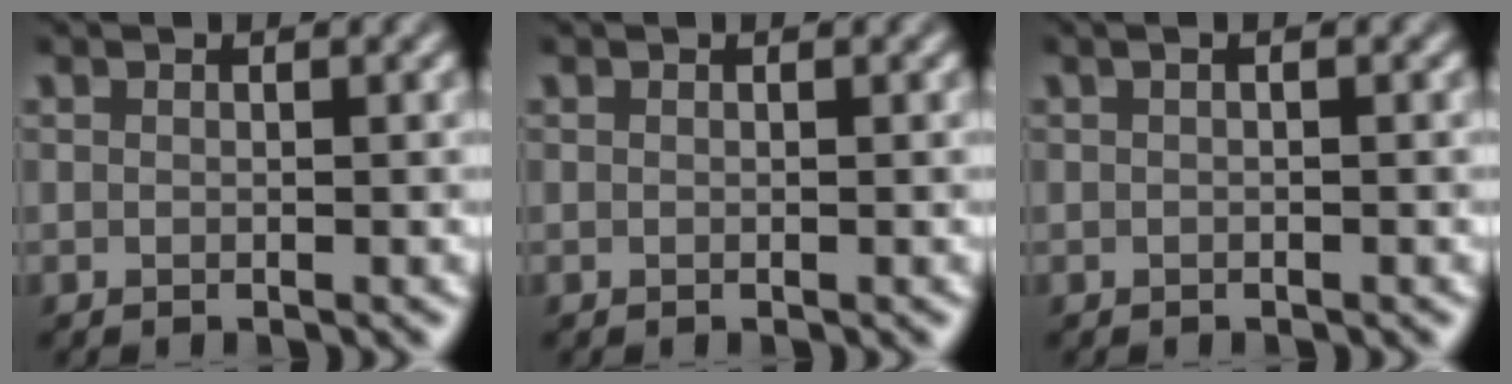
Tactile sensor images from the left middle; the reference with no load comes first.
{"total": 0.0}
{"total": 0.8, "force": [0.2, 0.2, 0.8], "torque": [-0.014, -0.002, -0.004]}